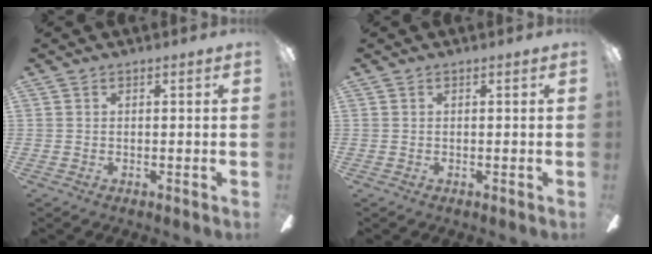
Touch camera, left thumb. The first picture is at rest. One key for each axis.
{"total": 0.0}